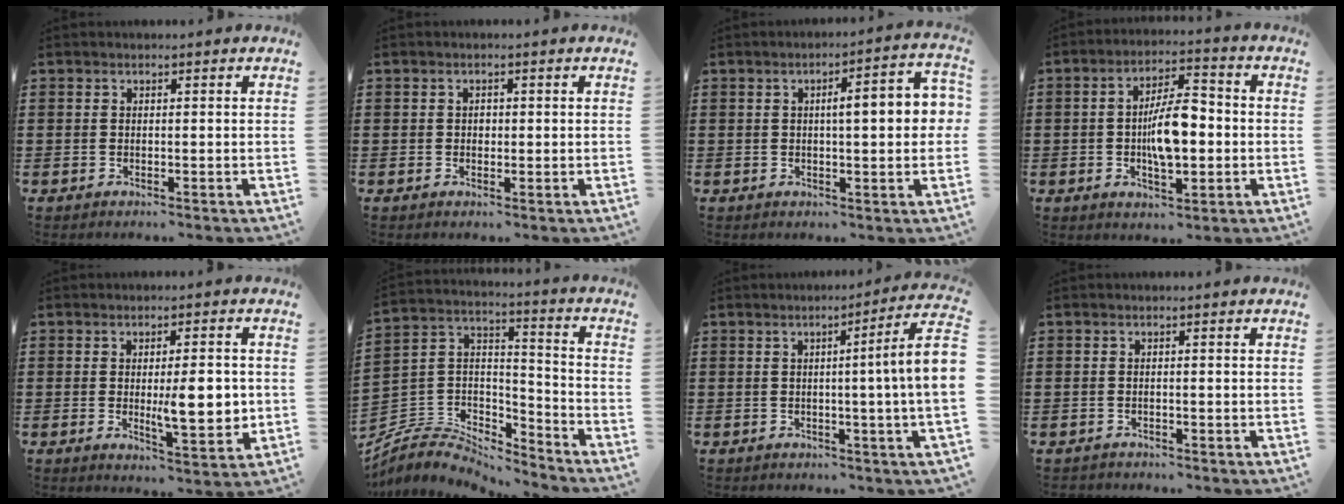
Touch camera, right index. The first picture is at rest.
{"total": 0.8, "force": [0.0, 0.6, 0.5], "torque": [-0.011, 0.002, 0.001]}
{"total": 6.4, "force": [0.6, 1.2, 6.2], "torque": [-0.096, -0.001, 0.002]}
{"total": 8.6, "force": [-0.9, 3.4, 7.8], "torque": [-0.153, 0.002, -0.024]}
{"total": 7.5, "force": [-0.2, 2.3, 7.1], "torque": [-0.098, -0.007, -0.005]}
{"total": 5.7, "force": [-5.2, 2.3, 0.4], "torque": [-0.031, -0.004, -0.110]}
{"total": 6.6, "force": [0.1, -1.0, 6.5], "torque": [-0.099, -0.022, -0.004]}
{"total": 0.9, "force": [-0.9, 0.2, 0.0], "torque": [-0.003, 0.001, -0.020]}